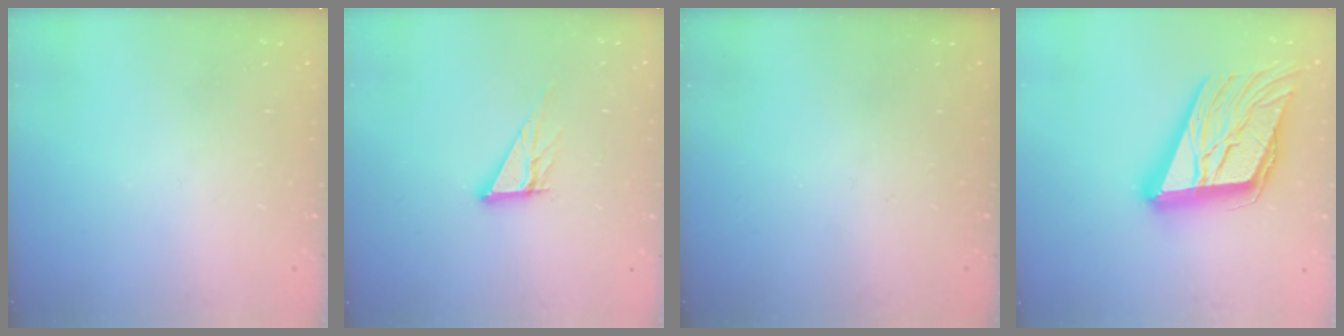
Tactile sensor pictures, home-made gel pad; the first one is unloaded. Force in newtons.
{"total": 8.0, "press": 8.0, "slide": 0.7}
{"total": 0.0}
{"total": 27.8, "press": 27.3, "slide": 5.1}